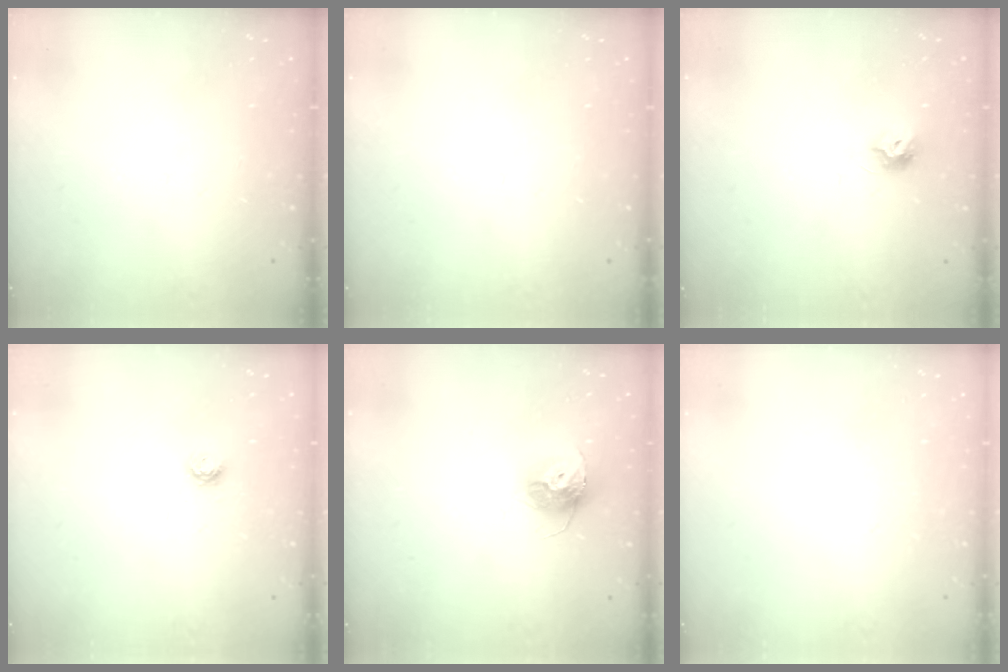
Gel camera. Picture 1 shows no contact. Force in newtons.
{"total": 0.0}
{"total": 7.1, "press": 7.1, "slide": 0.5}
{"total": 4.0, "press": 4.0, "slide": 0.5}
{"total": 11.3, "press": 11.3, "slide": 1.0}
{"total": 0.8, "press": 0.8, "slide": 0.0}